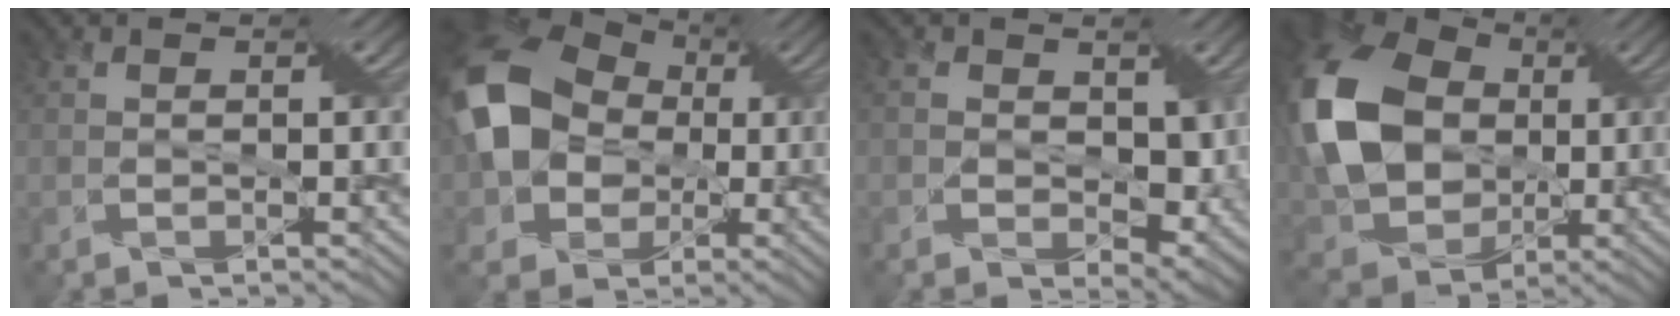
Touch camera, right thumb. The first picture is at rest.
{"total": 14.7, "force": [1.1, 11.7, 8.8], "torque": [-0.202, -0.007, 0.011]}
{"total": 5.9, "force": [0.5, 4.3, 4.0], "torque": [-0.075, -0.012, 0.007]}
{"total": 16.8, "force": [1.3, 13.1, 10.4], "torque": [-0.268, -0.013, 0.016]}